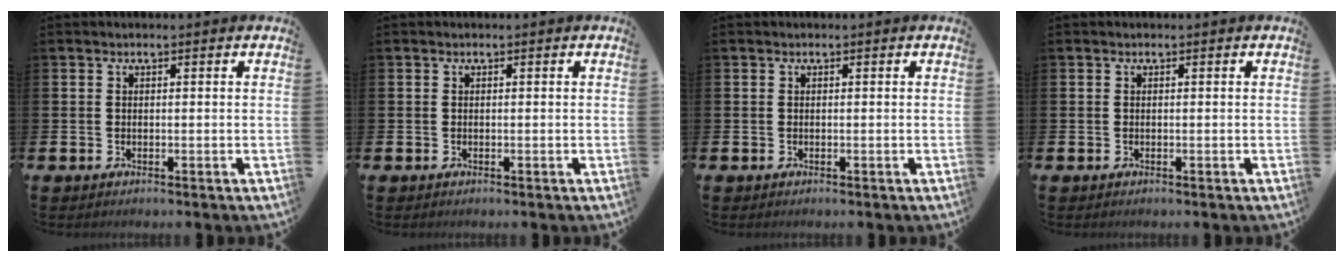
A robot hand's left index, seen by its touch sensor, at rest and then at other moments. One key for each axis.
{"total": 0.0}
{"total": 0.0}
{"total": 0.0}